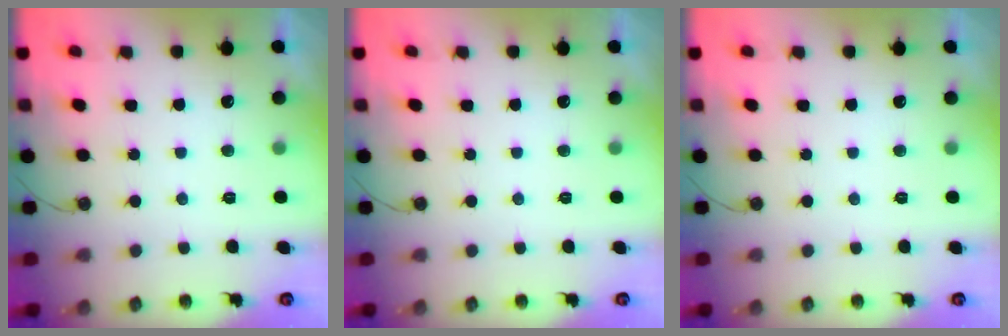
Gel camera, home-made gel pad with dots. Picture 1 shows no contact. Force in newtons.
{"total": 0.0}
{"total": 0.0}